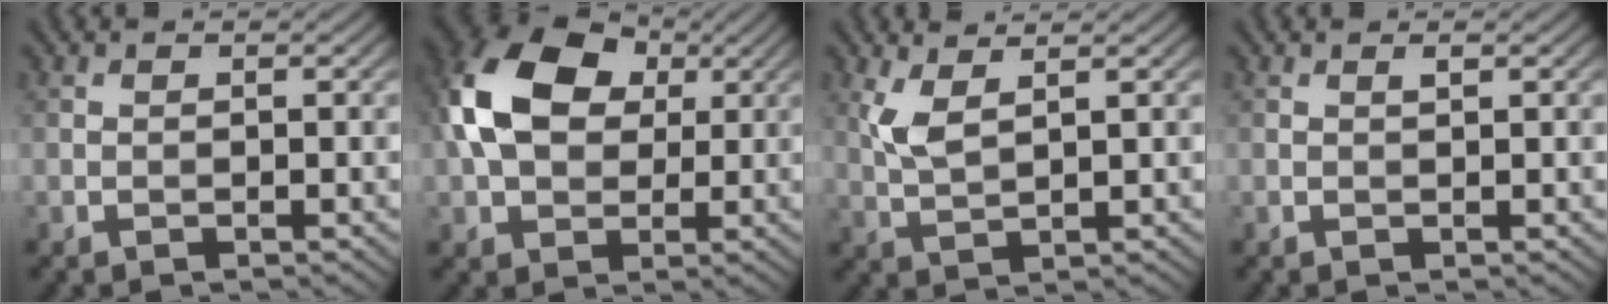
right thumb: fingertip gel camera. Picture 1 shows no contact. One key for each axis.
{"total": 13.5, "fx": 3.0, "fy": 9.3, "fz": 9.2, "tx": -0.220, "ty": 0.019, "tz": 0.050}
{"total": 3.7, "fx": 1.9, "fy": 1.1, "fz": 2.9, "tx": -0.081, "ty": -0.002, "tz": 0.044}
{"total": 0.6, "fx": 0.4, "fy": 0.1, "fz": 0.5, "tx": -0.008, "ty": 0.000, "tz": 0.006}